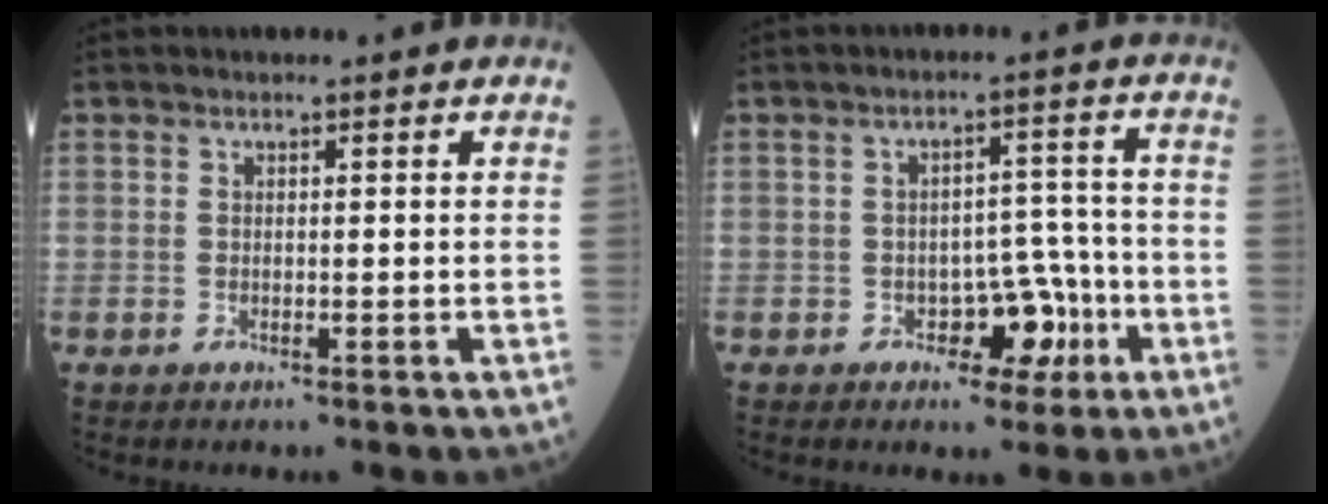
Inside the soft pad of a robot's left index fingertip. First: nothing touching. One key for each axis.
{"total": 6.0, "fx": -2.8, "fy": 3.7, "fz": 3.9, "tx": -0.044, "ty": 0.022, "tz": -0.042}